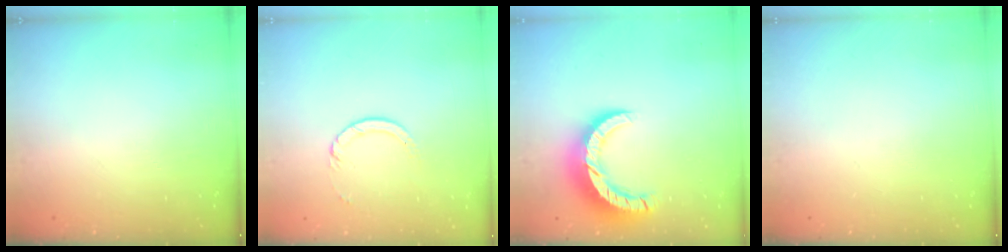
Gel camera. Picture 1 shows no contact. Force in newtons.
{"total": 3.0, "press": 2.9, "slide": 0.4}
{"total": 10.3, "press": 10.2, "slide": 0.7}
{"total": 0.0}